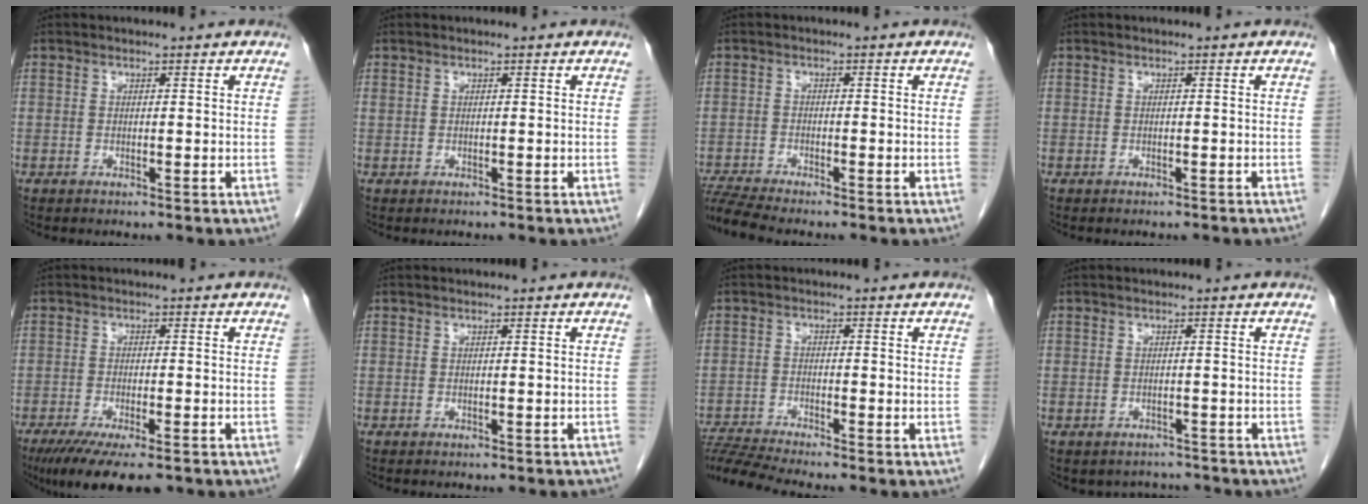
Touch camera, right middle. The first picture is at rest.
{"total": 0.0}
{"total": 4.6, "force": [-4.2, -1.0, 1.4], "torque": [-0.031, -0.018, -0.079]}
{"total": 3.1, "force": [-2.7, 1.1, 1.0], "torque": [-0.019, -0.004, -0.028]}
{"total": 11.4, "force": [-8.4, 2.6, 7.3], "torque": [-0.107, -0.018, -0.127]}
{"total": 3.3, "force": [-2.9, 1.1, 1.1], "torque": [-0.016, -0.005, -0.030]}
{"total": 6.5, "force": [-6.0, -1.7, 1.6], "torque": [-0.034, -0.013, -0.111]}
{"total": 3.3, "force": [-2.8, 1.7, -0.3], "torque": [0.001, 0.012, -0.039]}